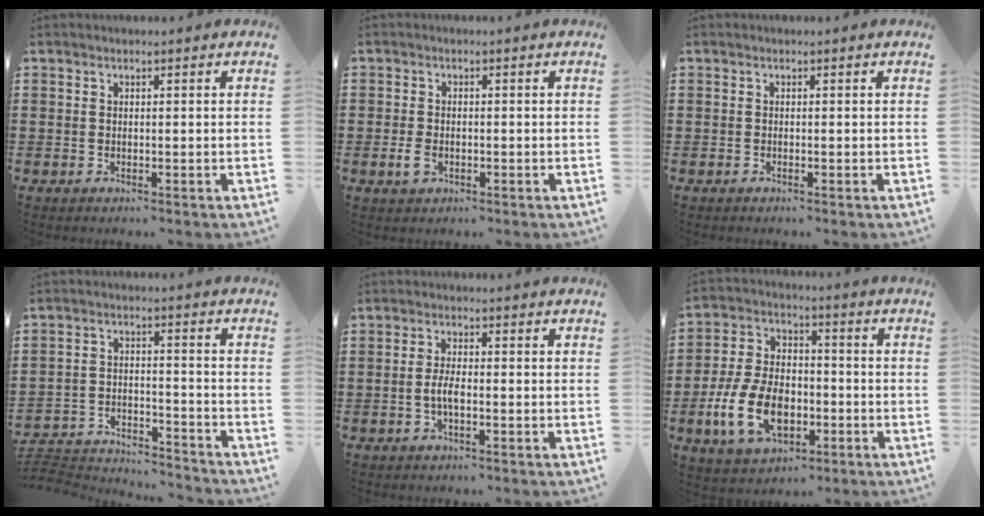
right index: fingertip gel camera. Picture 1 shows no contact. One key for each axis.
{"total": 1.7, "fx": -0.6, "fy": 1.1, "fz": 1.1, "tx": -0.029, "ty": -0.002, "tz": -0.013}
{"total": 0.0}
{"total": 4.2, "fx": -4.1, "fy": 0.4, "fz": 0.6, "tx": -0.028, "ty": -0.005, "tz": -0.090}
{"total": 2.9, "fx": -0.6, "fy": 0.8, "fz": 2.7, "tx": -0.063, "ty": -0.002, "tz": -0.016}
{"total": 11.5, "fx": -3.8, "fy": 7.0, "fz": 8.4, "tx": -0.202, "ty": -0.003, "tz": -0.070}